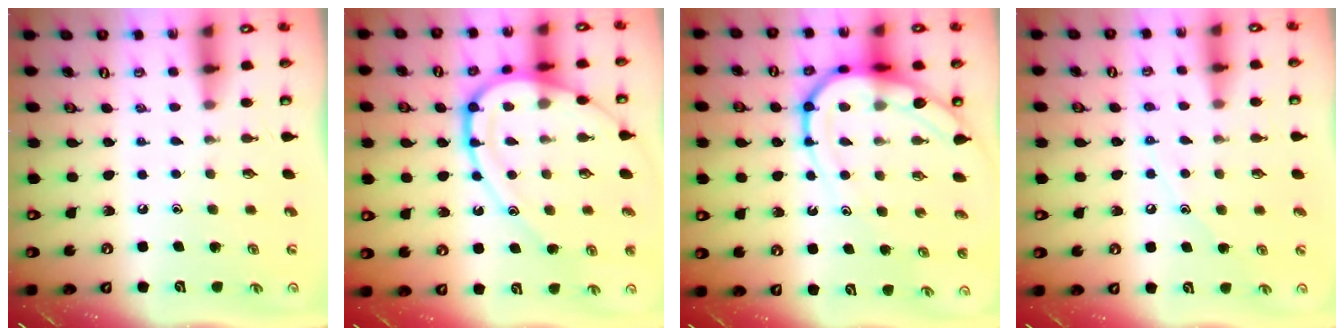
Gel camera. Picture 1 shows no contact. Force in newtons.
{"total": 16.7, "press": 16.6, "slide": 1.6}
{"total": 13.8, "press": 13.8, "slide": 1.2}
{"total": 6.9, "press": 6.9, "slide": 0.5}